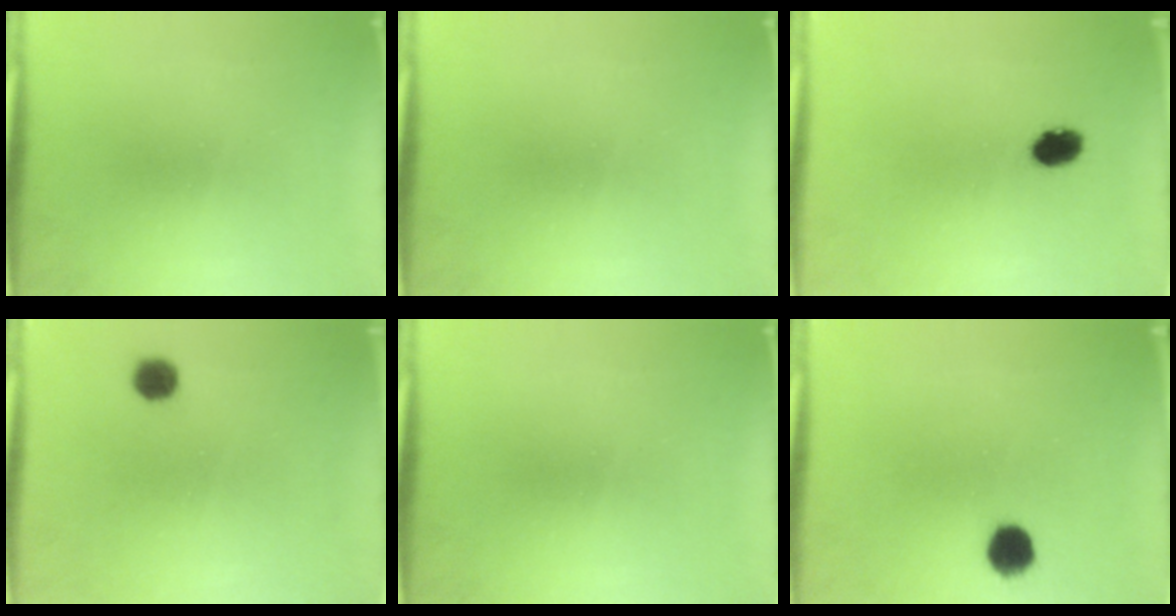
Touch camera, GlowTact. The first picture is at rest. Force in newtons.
{"total": 0.0}
{"total": 4.0}
{"total": 3.1}
{"total": 0.0}
{"total": 5.1}